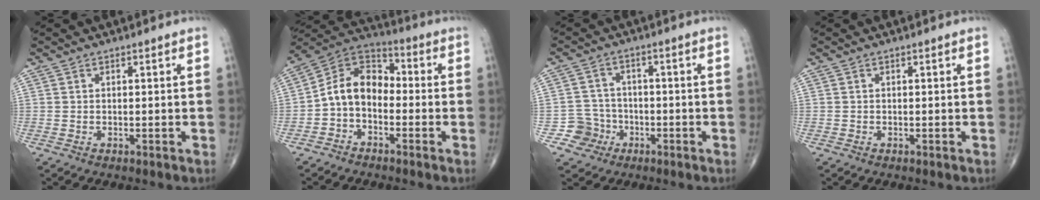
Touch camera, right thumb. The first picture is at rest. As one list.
[{"total": 10.0, "force": [-2.2, 7.2, 6.7], "torque": [-0.099, 0.051, -0.058]}, {"total": 5.2, "force": [-2.3, 4.6, -0.1], "torque": [0.037, 0.016, -0.043]}, {"total": 0.0}]